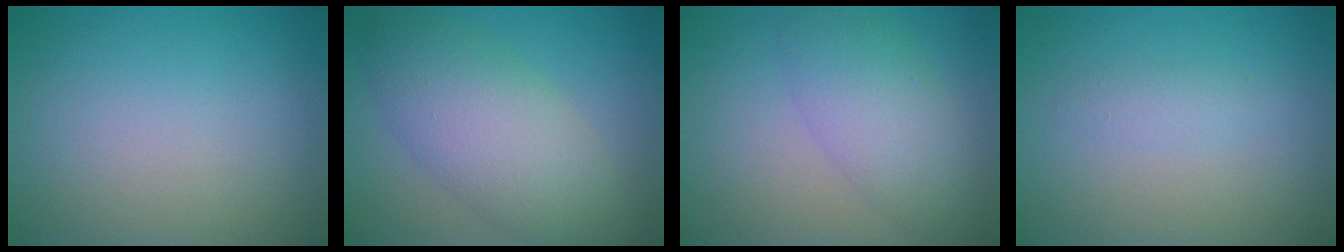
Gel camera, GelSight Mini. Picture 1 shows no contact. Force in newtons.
{"total": 7.0, "press": 7.0, "slide": 0.5}
{"total": 4.7, "press": 4.7, "slide": 0.1}
{"total": 1.1, "press": 1.1, "slide": 0.1}